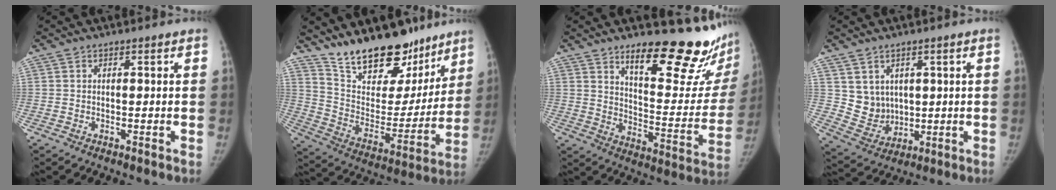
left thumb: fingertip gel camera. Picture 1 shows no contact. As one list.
[{"total": 23.2, "force": [17.7, 10.2, 11.0], "torque": [-0.127, -0.096, 0.291]}, {"total": 22.0, "force": [16.9, 5.9, 12.9], "torque": [-0.135, -0.136, 0.233]}, {"total": 8.5, "force": [3.3, 6.8, 4.0], "torque": [-0.044, -0.030, 0.087]}]